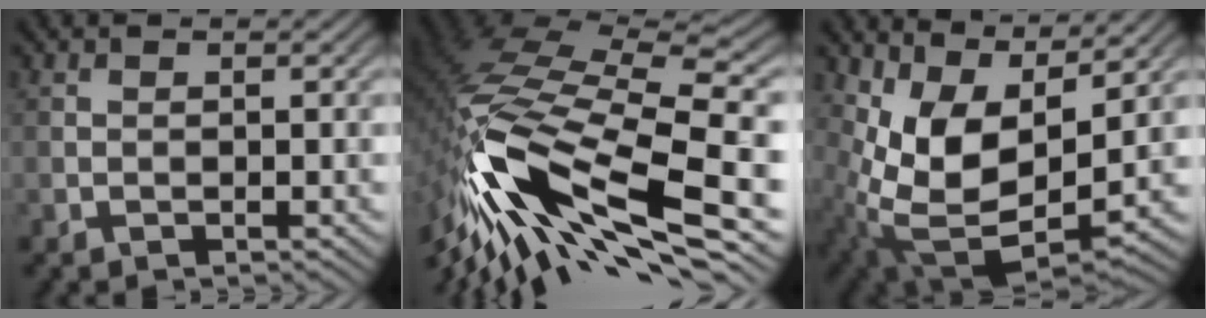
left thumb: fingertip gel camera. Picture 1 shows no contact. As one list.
[{"total": 17.2, "force": [-6.6, 6.5, 14.6], "torque": [-0.316, 0.001, -0.131]}, {"total": 11.3, "force": [3.9, 5.6, 9.0], "torque": [-0.192, -0.012, 0.076]}]